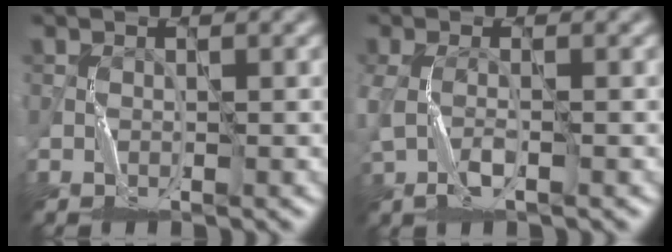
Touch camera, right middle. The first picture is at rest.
{"total": 2.8, "force": [-0.3, 1.2, 2.5], "torque": [-0.068, -0.003, -0.010]}